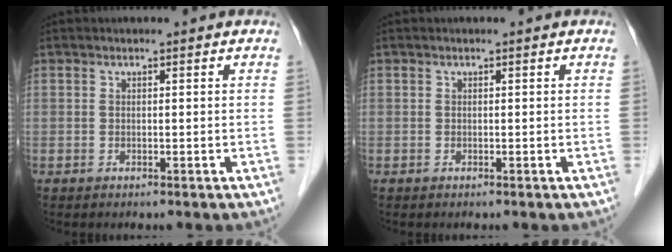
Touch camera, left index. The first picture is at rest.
{"total": 0.0}